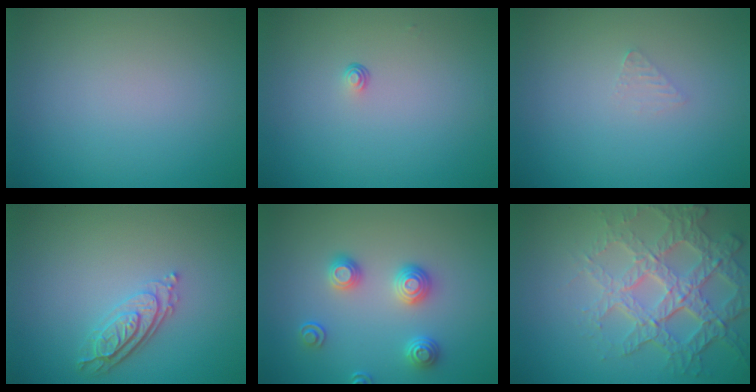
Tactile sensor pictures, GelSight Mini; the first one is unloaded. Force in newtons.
{"total": 0.6, "press": 0.3, "slide": 0.5}
{"total": 0.8, "press": 0.8, "slide": 0.1}
{"total": 3.1, "press": 2.5, "slide": 1.8}
{"total": 3.0, "press": 2.6, "slide": 1.3}
{"total": 7.0, "press": 5.1, "slide": 4.8}